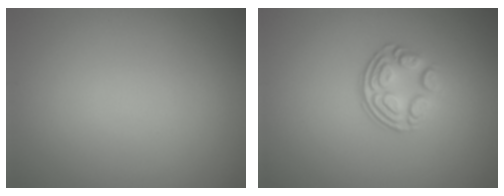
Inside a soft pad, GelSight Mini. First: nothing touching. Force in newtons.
{"total": 3.6, "press": 2.5, "slide": 2.6}